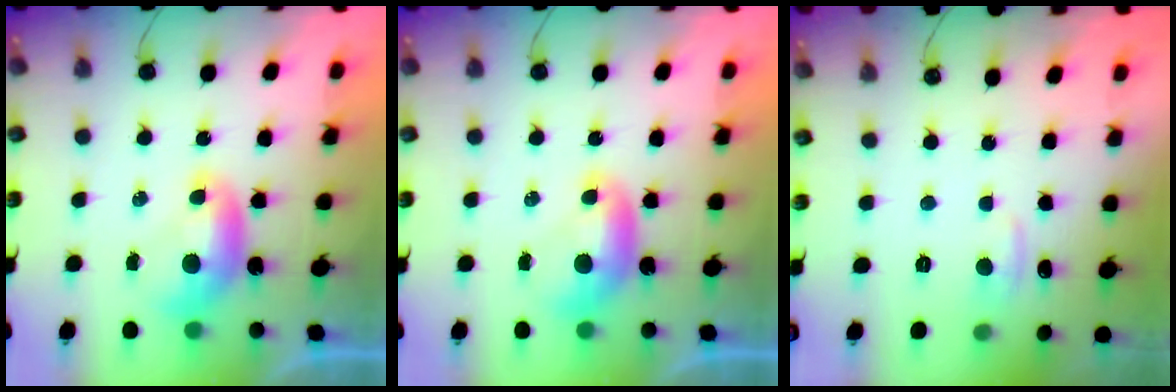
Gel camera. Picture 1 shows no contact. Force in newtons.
{"total": 0.0}
{"total": 1.0, "press": 0.0, "slide": 1.0}